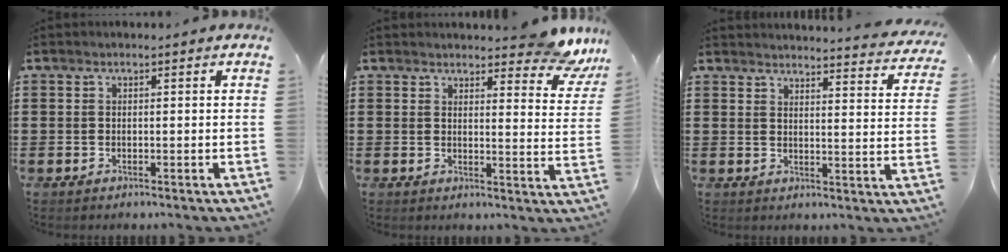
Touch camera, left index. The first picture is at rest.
{"total": 6.2, "force": [5.5, 0.9, 2.8], "torque": [-0.040, -0.025, 0.094]}
{"total": 3.3, "force": [3.2, -0.5, 0.4], "torque": [-0.017, -0.028, 0.052]}